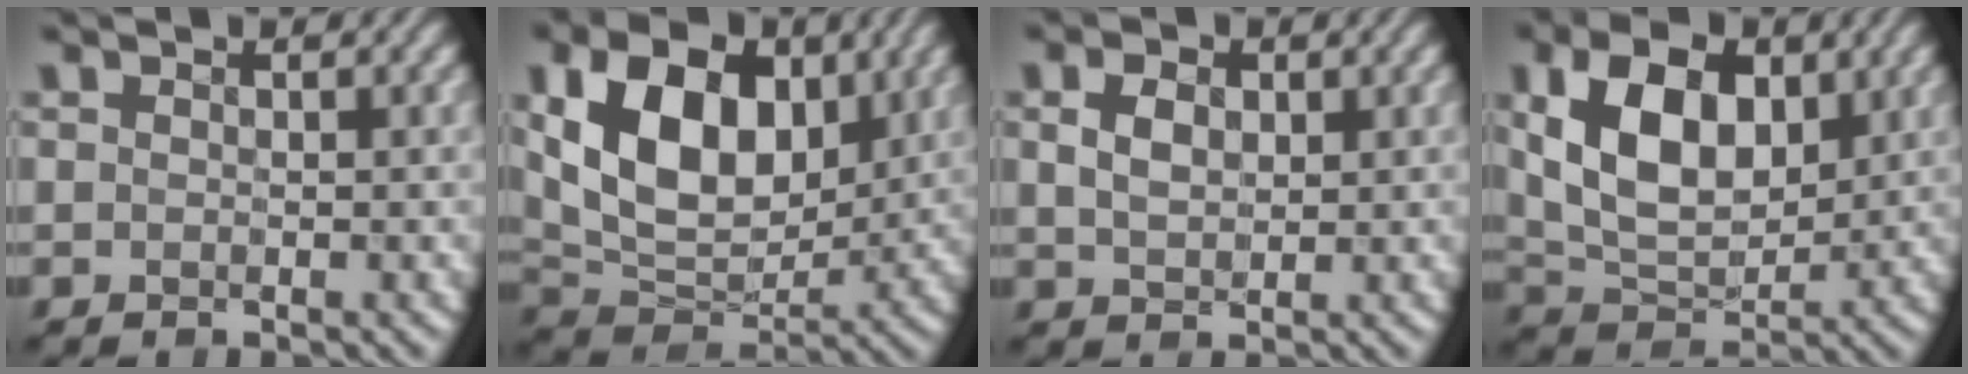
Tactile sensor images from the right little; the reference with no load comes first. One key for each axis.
{"total": 10.9, "fx": 2.4, "fy": 7.1, "fz": 8.0, "tx": -0.155, "ty": -0.002, "tz": 0.047}
{"total": 1.9, "fx": 0.1, "fy": 1.4, "fz": 1.3, "tx": -0.037, "ty": -0.001, "tz": 0.013}
{"total": 8.7, "fx": 2.0, "fy": 5.2, "fz": 6.6, "tx": -0.140, "ty": 0.000, "tz": 0.040}